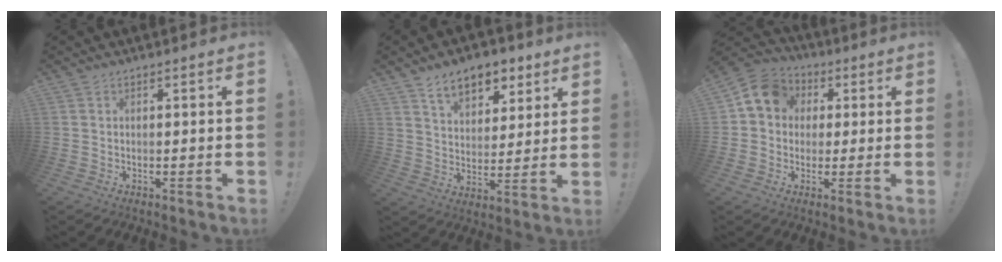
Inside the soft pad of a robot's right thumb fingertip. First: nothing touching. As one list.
[{"total": 11.6, "force": [7.6, 6.8, 5.6], "torque": [-0.075, -0.044, 0.137]}, {"total": 10.1, "force": [2.5, 8.6, 4.5], "torque": [-0.060, 0.005, 0.052]}]